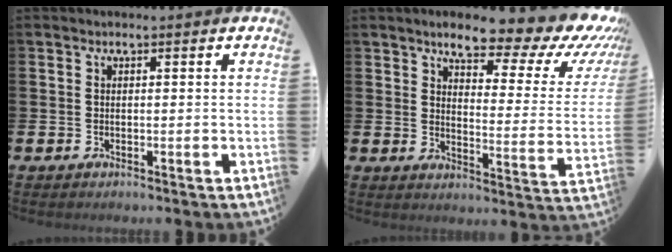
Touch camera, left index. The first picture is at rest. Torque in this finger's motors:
{"motor_torque": [1.33, -0.82, 0.38, 0.21]}